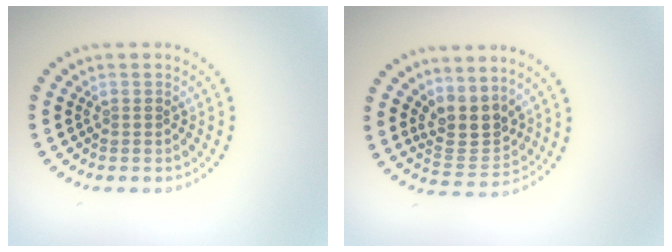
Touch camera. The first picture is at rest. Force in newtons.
{"total": 3.5, "press": 3.0, "slide": 1.7}